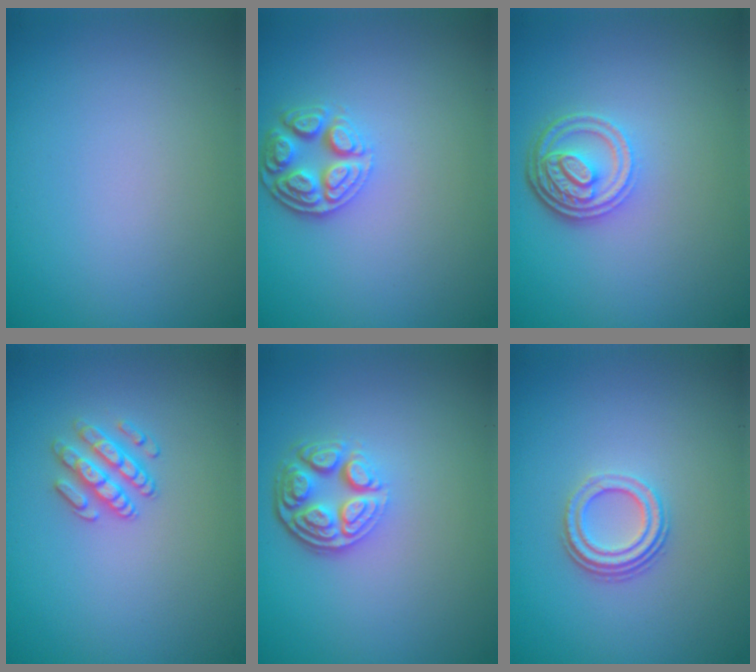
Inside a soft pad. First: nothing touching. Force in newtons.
{"total": 3.7, "press": 3.1, "slide": 2.0}
{"total": 4.6, "press": 3.5, "slide": 3.0}
{"total": 2.5, "press": 2.4, "slide": 0.6}
{"total": 4.5, "press": 3.4, "slide": 2.9}
{"total": 3.2, "press": 2.3, "slide": 2.2}